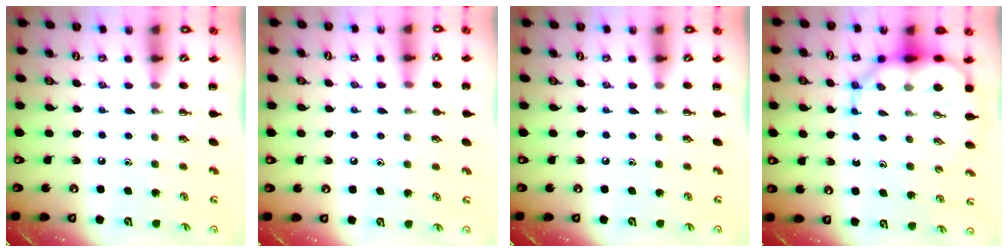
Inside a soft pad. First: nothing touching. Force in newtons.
{"total": 4.6, "press": 4.3, "slide": 1.6}
{"total": 0.0}
{"total": 10.3, "press": 9.9, "slide": 3.1}